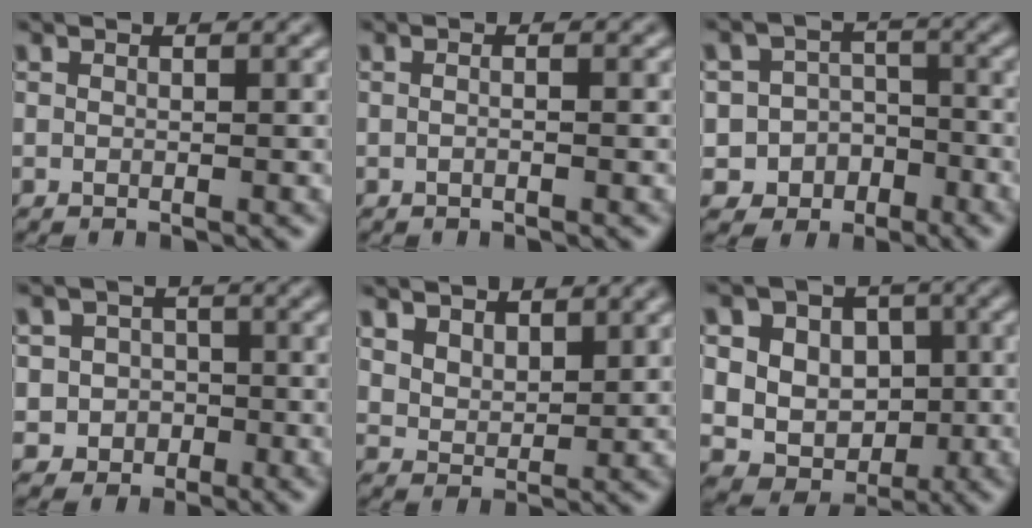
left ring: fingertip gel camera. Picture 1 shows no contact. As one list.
[{"total": 1.1, "force": [0.1, 0.4, 1.1], "torque": [-0.005, -0.012, -0.008]}, {"total": 6.2, "force": [-3.5, 5.1, 0.8], "torque": [0.006, -0.003, -0.072]}, {"total": 3.6, "force": [-1.0, 3.4, 0.6], "torque": [0.016, 0.003, -0.032]}, {"total": 3.4, "force": [2.4, 1.9, 1.4], "torque": [-0.036, -0.006, 0.049]}, {"total": 10.9, "force": [2.4, 9.4, 4.9], "torque": [-0.094, 0.027, 0.032]}]